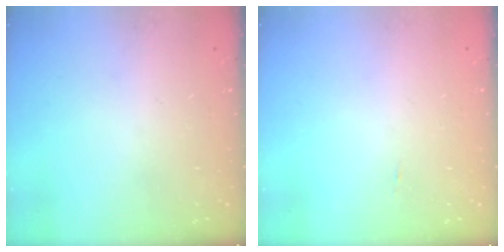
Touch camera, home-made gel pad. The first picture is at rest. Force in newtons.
{"total": 16.9, "press": 3.1, "slide": 16.6}